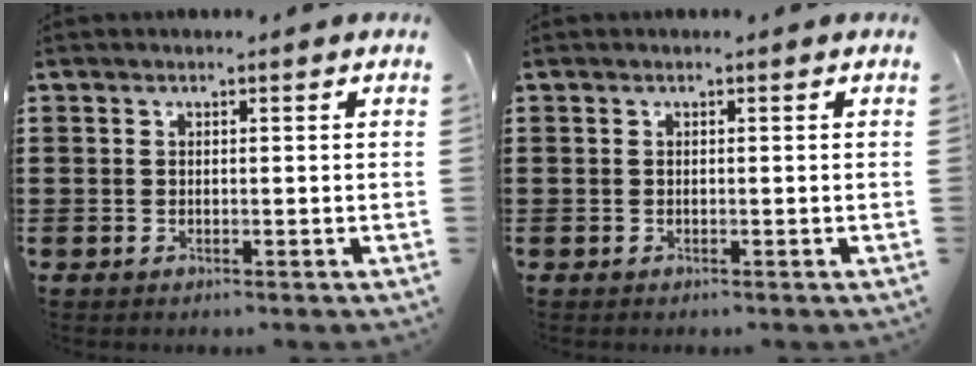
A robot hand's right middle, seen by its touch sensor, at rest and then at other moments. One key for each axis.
{"total": 0.0}